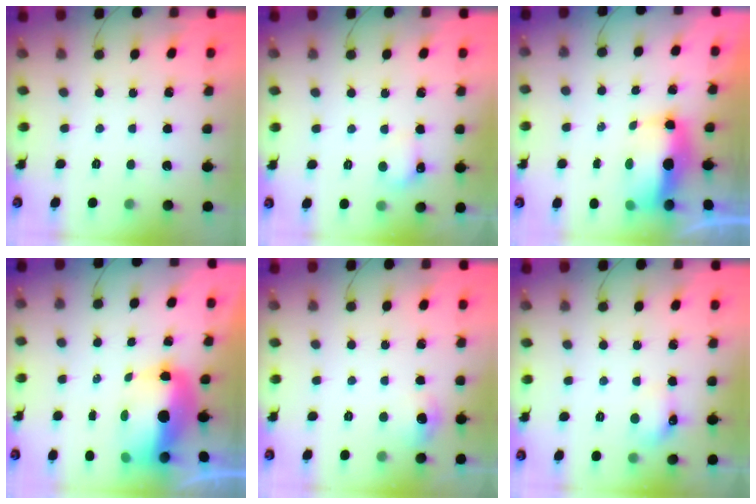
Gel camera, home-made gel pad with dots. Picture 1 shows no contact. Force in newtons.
{"total": 4.2, "press": 4.0, "slide": 1.1}
{"total": 9.2, "press": 9.1, "slide": 1.1}
{"total": 11.5, "press": 11.3, "slide": 2.2}
{"total": 5.4, "press": 5.2, "slide": 1.6}
{"total": 6.7, "press": 6.5, "slide": 1.6}